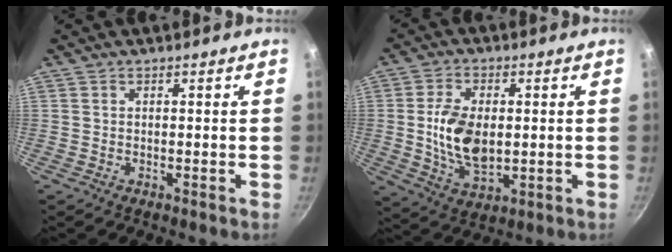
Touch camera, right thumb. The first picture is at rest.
{"total": 11.3, "force": [0.3, 6.7, 9.1], "torque": [-0.156, -0.008, 0.009]}